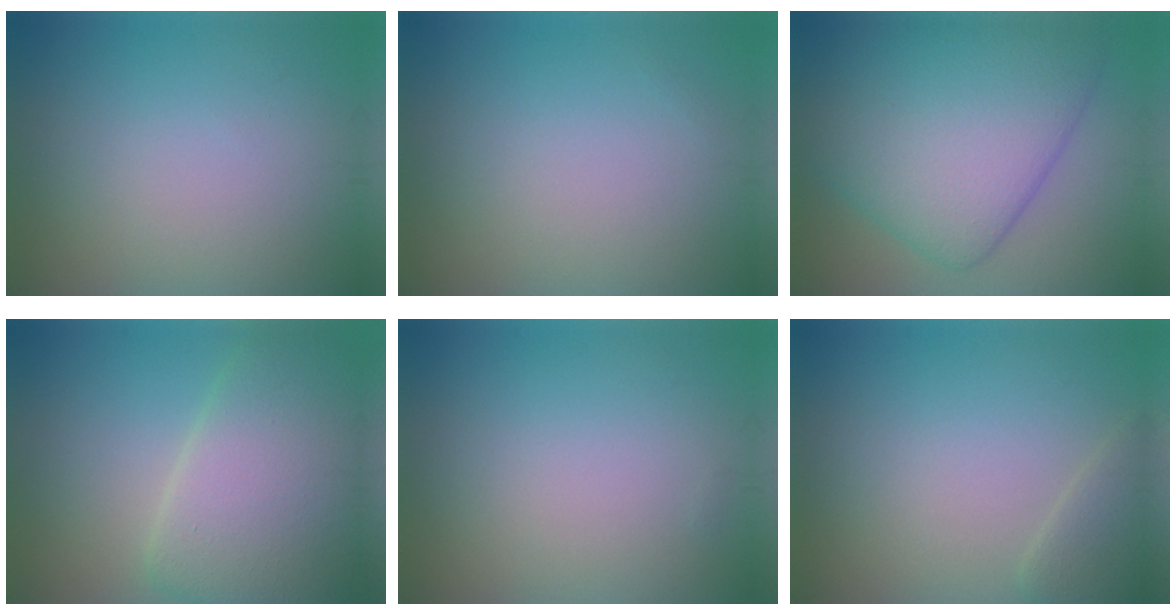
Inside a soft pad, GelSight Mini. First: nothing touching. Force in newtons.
{"total": 0.0}
{"total": 11.2, "press": 11.2, "slide": 0.2}
{"total": 8.9, "press": 8.9, "slide": 0.2}
{"total": 0.0}
{"total": 2.2, "press": 2.2, "slide": 0.2}